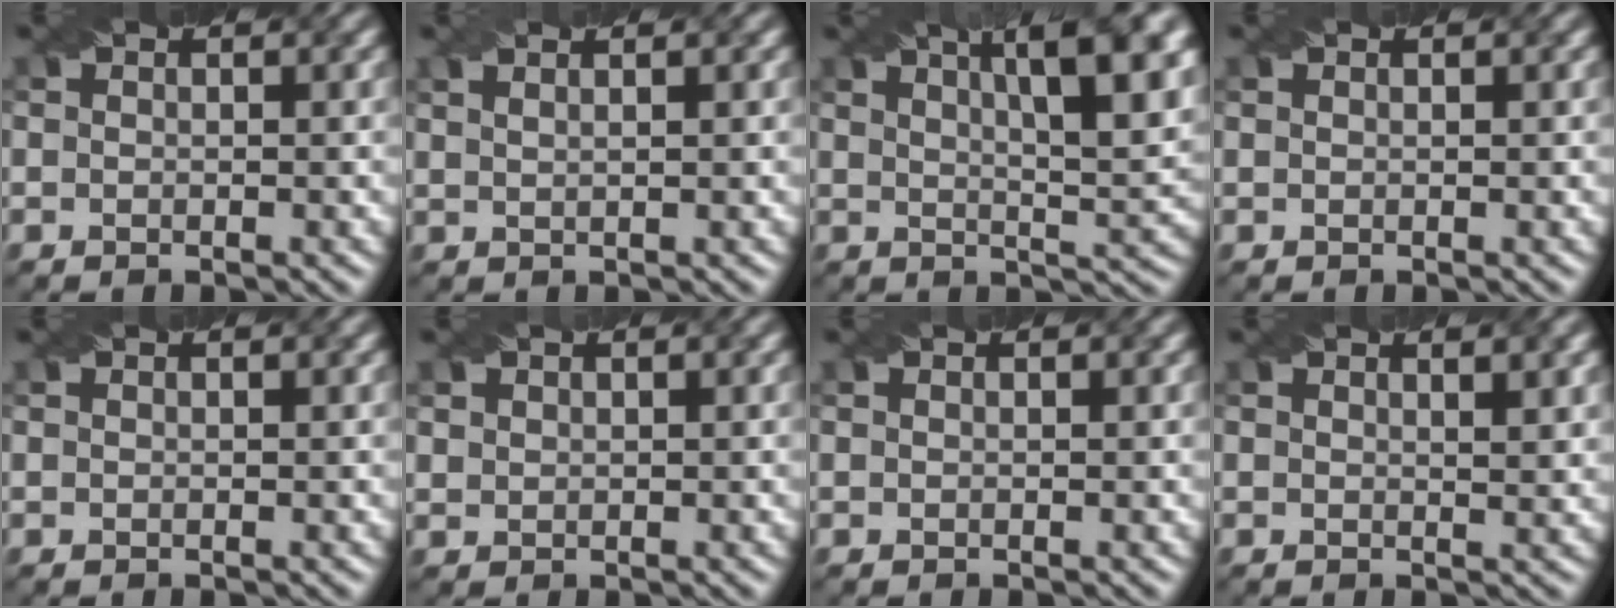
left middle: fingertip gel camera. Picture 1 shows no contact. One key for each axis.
{"total": 3.2, "fx": 1.9, "fy": 1.6, "fz": 2.1, "tx": -0.014, "ty": 0.024, "tz": 0.001}
{"total": 10.8, "fx": 5.0, "fy": 3.5, "fz": 9.0, "tx": -0.084, "ty": 0.034, "tz": 0.054}
{"total": 0.0}
{"total": 0.0}
{"total": 0.6, "fx": 0.2, "fy": 0.6, "fz": -0.2, "tx": 0.005, "ty": 0.001, "tz": 0.016}
{"total": 0.0}
{"total": 2.5, "fx": 1.5, "fy": 0.7, "fz": 1.8, "tx": -0.013, "ty": 0.005, "tz": 0.012}